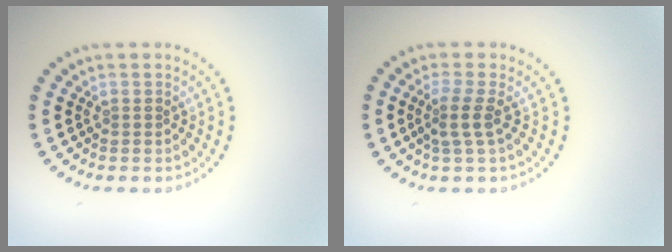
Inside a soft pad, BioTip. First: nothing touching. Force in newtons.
{"total": 2.0, "press": 1.4, "slide": 1.4}